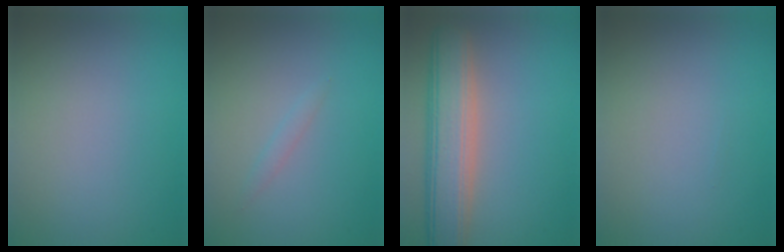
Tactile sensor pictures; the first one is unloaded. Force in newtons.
{"total": 0.7, "press": 0.7, "slide": 0.1}
{"total": 7.4, "press": 7.3, "slide": 0.7}
{"total": 0.0}